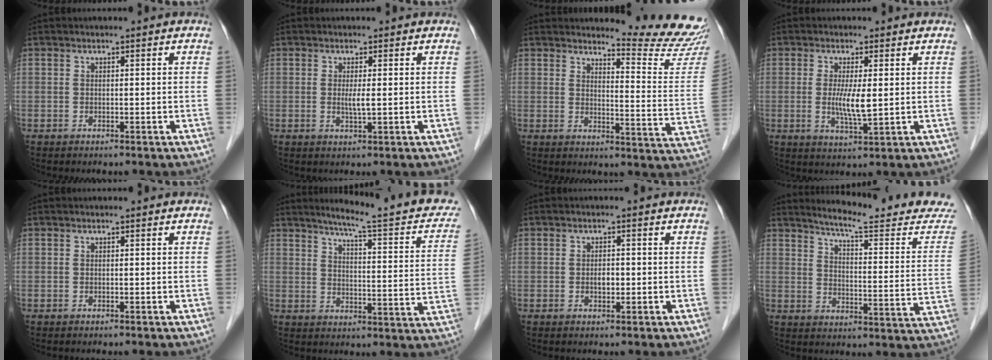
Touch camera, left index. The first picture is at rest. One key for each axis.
{"total": 1.8, "fx": 0.1, "fy": 0.1, "fz": 1.8, "tx": -0.040, "ty": -0.003, "tz": 0.002}
{"total": 12.9, "fx": 12.7, "fy": -1.6, "fz": 1.6, "tx": -0.018, "ty": -0.128, "tz": 0.138}
{"total": 4.7, "fx": 0.3, "fy": 0.6, "fz": 4.6, "tx": -0.090, "ty": -0.009, "tz": 0.007}
{"total": 0.0}
{"total": 18.0, "fx": 15.3, "fy": 1.3, "fz": 9.5, "tx": -0.118, "ty": -0.032, "tz": 0.180}
{"total": 1.6, "fx": -0.3, "fy": 0.9, "fz": 1.3, "tx": -0.021, "ty": 0.002, "tz": -0.004}
{"total": 18.4, "fx": 17.2, "fy": 0.3, "fz": 6.5, "tx": -0.089, "ty": -0.087, "tz": 0.209}